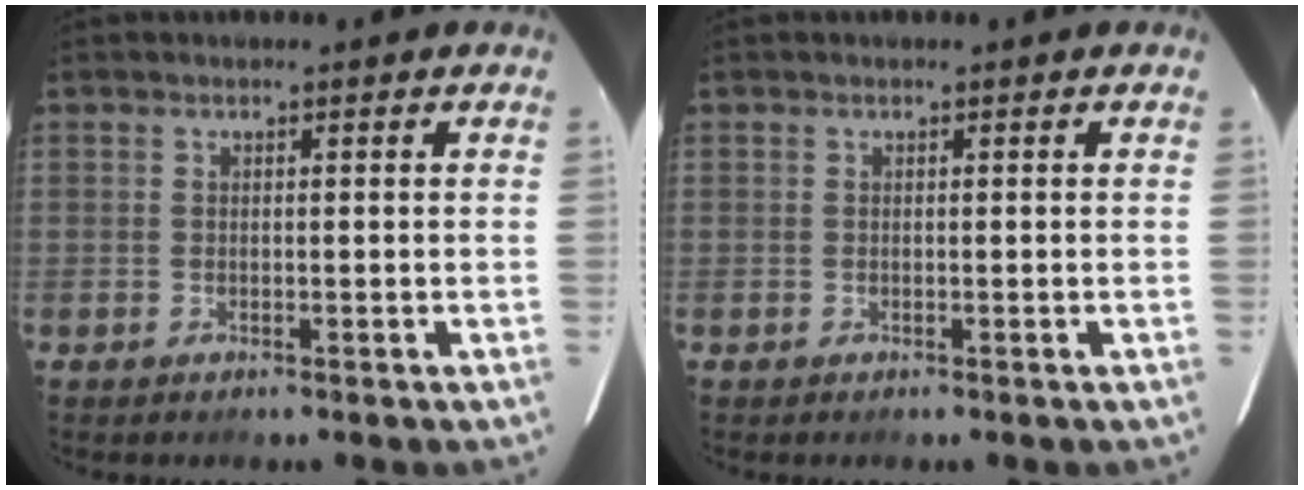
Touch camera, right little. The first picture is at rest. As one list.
[{"total": 0.0}]